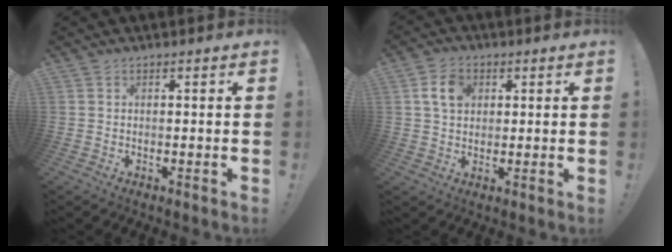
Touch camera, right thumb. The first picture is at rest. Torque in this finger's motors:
{"motor_torque": [0.91, 1.16, 0.56, 0.09, 0.00]}